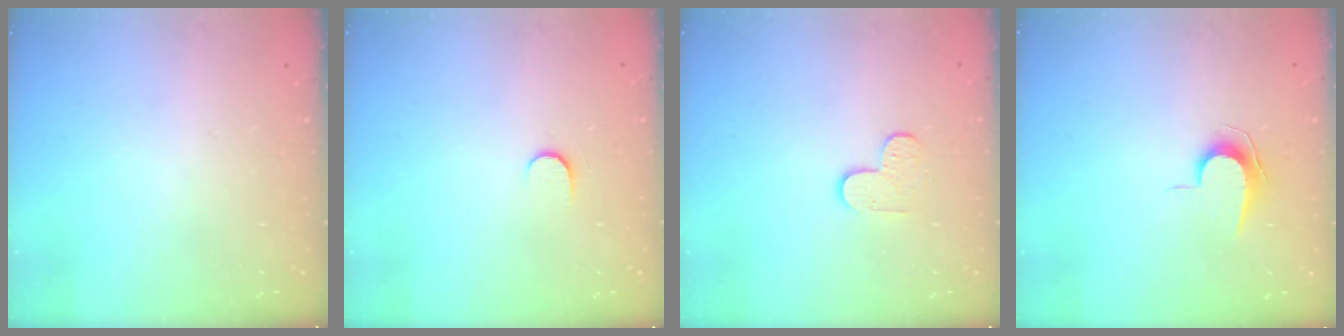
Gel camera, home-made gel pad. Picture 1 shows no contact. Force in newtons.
{"total": 3.9, "press": 3.9, "slide": 0.4}
{"total": 4.2, "press": 4.2, "slide": 0.4}
{"total": 7.1, "press": 7.0, "slide": 0.7}